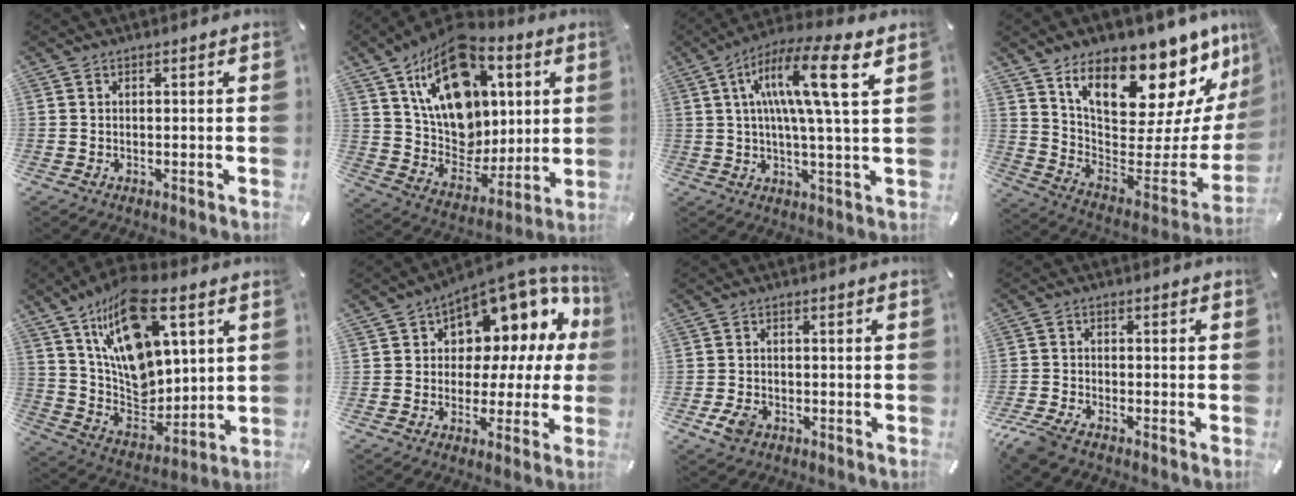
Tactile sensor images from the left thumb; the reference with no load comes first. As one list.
[{"total": 20.9, "force": [7.8, 15.1, 12.2], "torque": [-0.203, -0.050, 0.140]}, {"total": 15.1, "force": [5.3, 1.5, 14.0], "torque": [-0.260, -0.011, 0.073]}, {"total": 21.3, "force": [15.6, 9.5, 11.0], "torque": [-0.137, -0.127, 0.259]}, {"total": 17.7, "force": [8.5, 10.4, 11.5], "torque": [-0.228, -0.048, 0.150]}, {"total": 11.2, "force": [6.6, 7.0, 5.8], "torque": [-0.074, -0.078, 0.113]}, {"total": 4.0, "force": [-1.5, 2.9, 2.2], "torque": [-0.048, 0.004, -0.029]}, {"total": 3.9, "force": [-3.3, 1.1, 1.7], "torque": [-0.053, 0.004, -0.068]}]